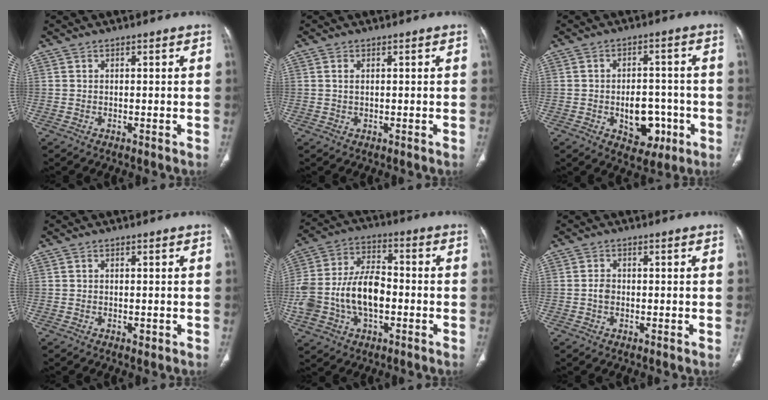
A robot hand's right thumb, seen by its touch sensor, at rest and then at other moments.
{"total": 1.1, "force": [0.3, 0.6, 0.9], "torque": [-0.023, 0.003, 0.009]}
{"total": 9.4, "force": [-2.7, 6.3, 6.5], "torque": [-0.058, 0.024, -0.025]}
{"total": 1.2, "force": [-0.3, 0.8, 0.8], "torque": [-0.008, -0.001, -0.003]}
{"total": 16.6, "force": [-3.0, 10.1, 12.9], "torque": [-0.259, 0.036, -0.050]}
{"total": 1.7, "force": [-0.3, 1.3, 1.1], "torque": [-0.018, 0.005, -0.007]}